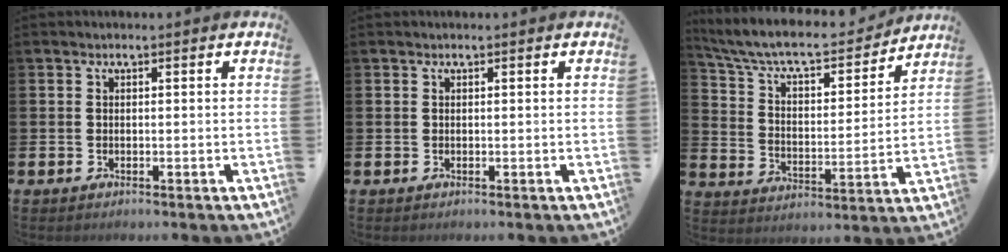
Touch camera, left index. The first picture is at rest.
{"total": 0.0}
{"total": 8.5, "force": [7.6, 2.2, 3.1], "torque": [-0.089, -0.054, 0.125]}